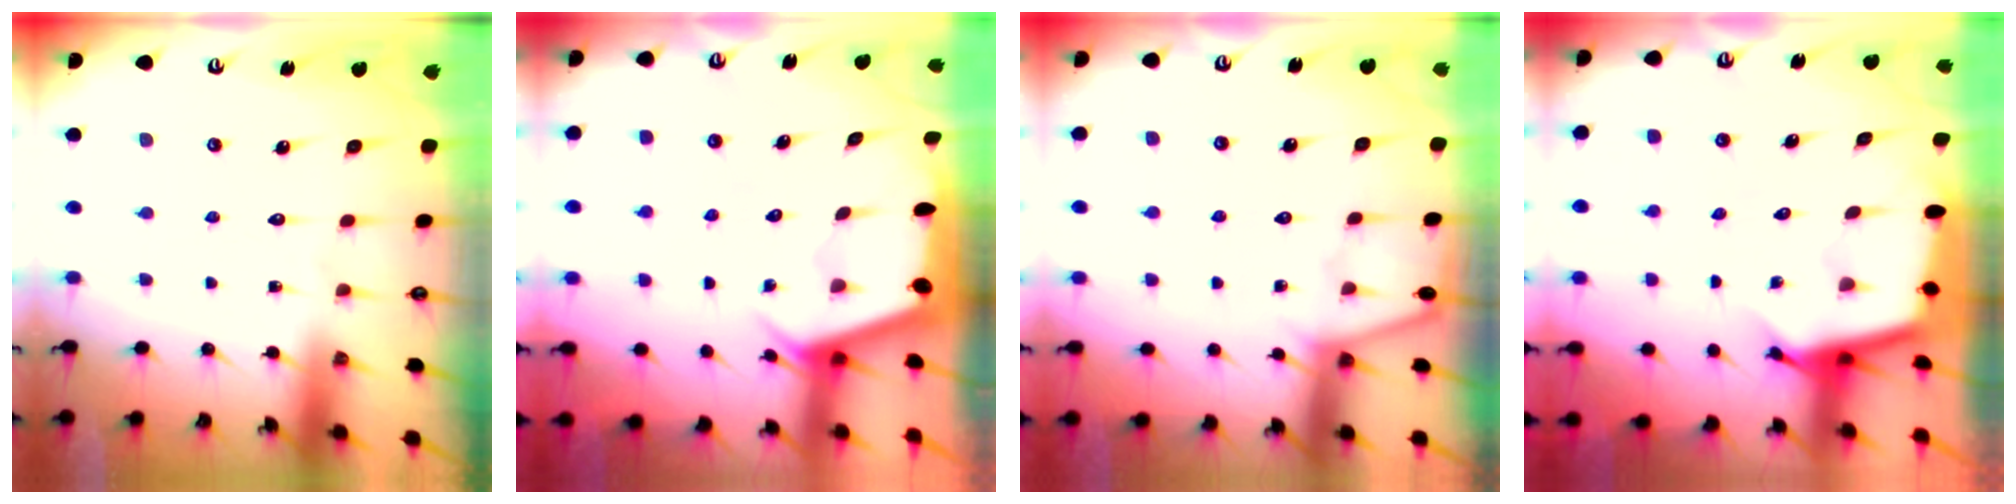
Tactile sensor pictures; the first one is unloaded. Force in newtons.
{"total": 2.5, "press": 2.5, "slide": 0.3}
{"total": 3.1, "press": 3.1, "slide": 0.3}
{"total": 3.2, "press": 3.2, "slide": 0.1}